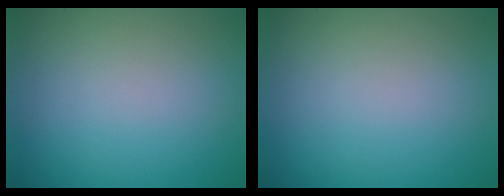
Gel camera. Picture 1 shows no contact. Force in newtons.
{"total": 0.0}